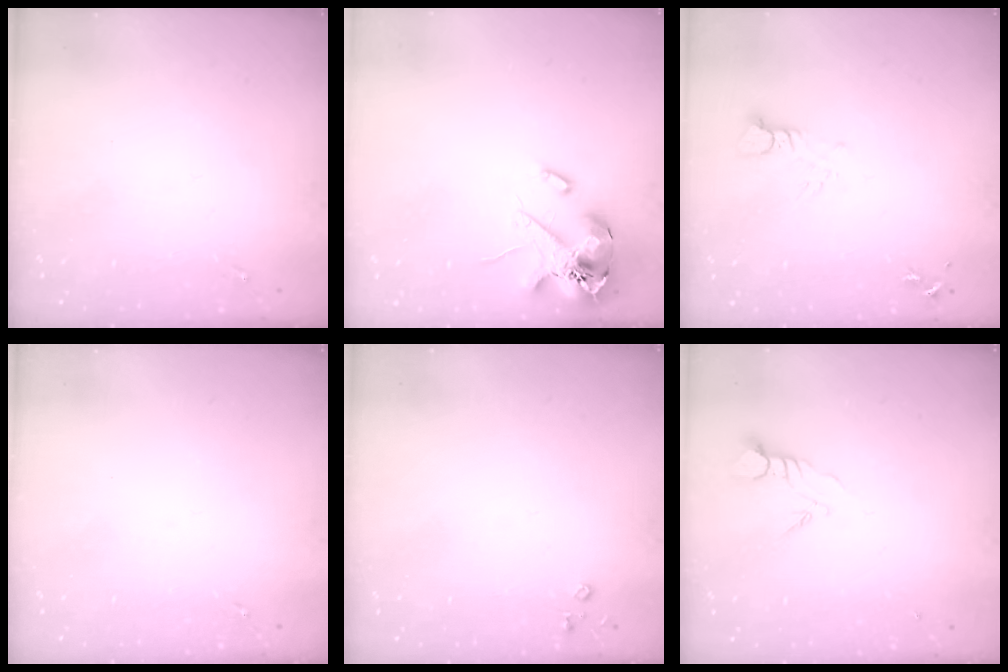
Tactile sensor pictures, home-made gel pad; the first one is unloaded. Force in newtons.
{"total": 14.4, "press": 14.2, "slide": 2.4}
{"total": 3.4, "press": 3.4, "slide": 0.3}
{"total": 0.0}
{"total": 2.8, "press": 2.8, "slide": 0.3}
{"total": 3.7, "press": 3.7, "slide": 0.1}